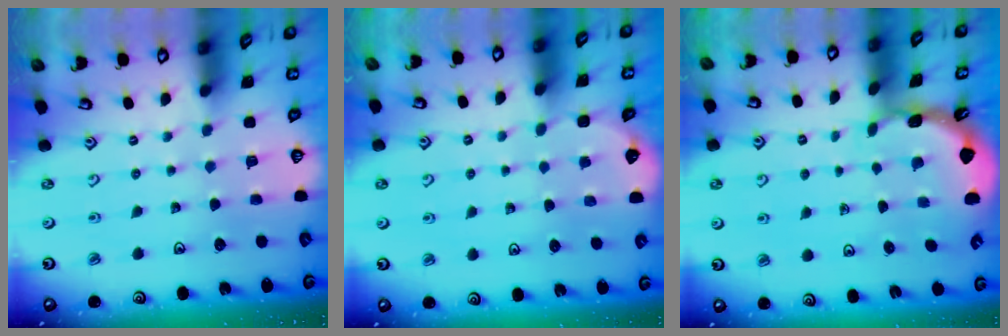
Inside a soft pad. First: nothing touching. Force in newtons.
{"total": 1.7, "press": 1.7, "slide": 0.1}
{"total": 1.8, "press": 1.8, "slide": 0.1}